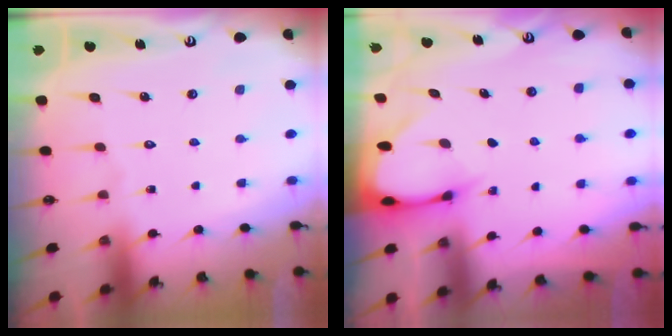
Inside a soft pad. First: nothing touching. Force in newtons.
{"total": 2.9, "press": 2.9, "slide": 0.4}